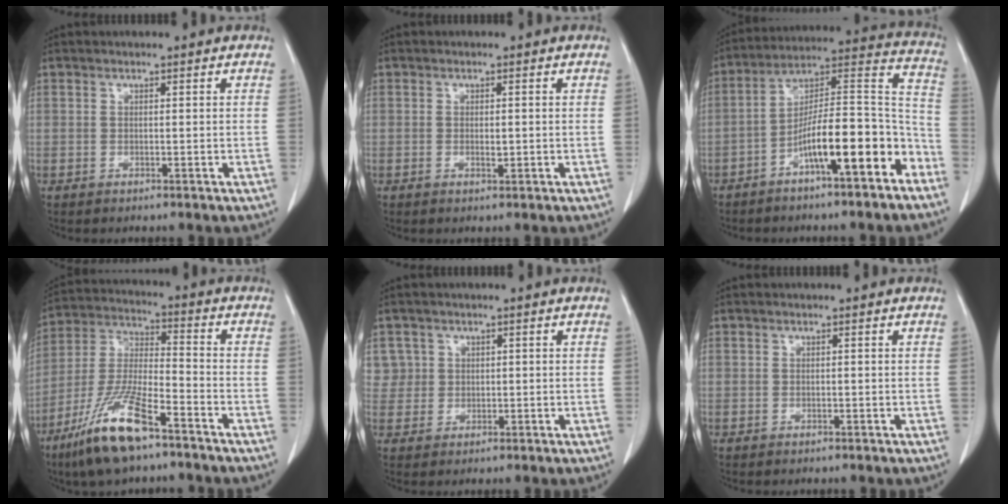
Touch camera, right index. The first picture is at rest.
{"total": 1.2, "force": [0.0, 0.5, 1.1], "torque": [-0.020, -0.003, 0.001]}
{"total": 15.6, "force": [-8.1, 2.9, 13.0], "torque": [-0.201, 0.037, -0.125]}
{"total": 13.9, "force": [-9.0, 2.6, 10.3], "torque": [-0.222, -0.026, -0.169]}
{"total": 3.5, "force": [1.3, 3.2, -0.3], "torque": [0.025, 0.006, 0.021]}
{"total": 0.0}